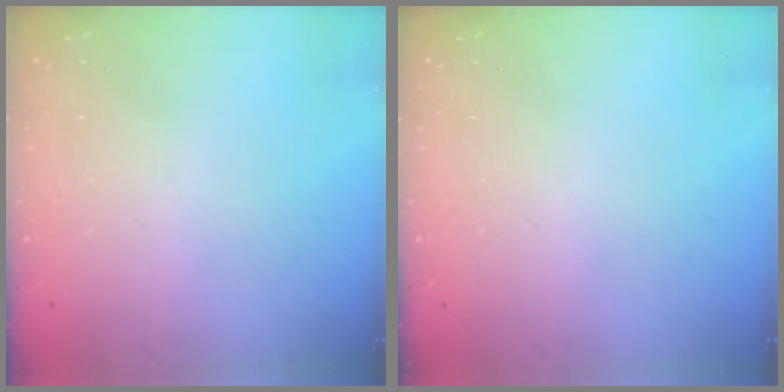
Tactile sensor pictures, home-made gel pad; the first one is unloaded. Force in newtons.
{"total": 0.0}